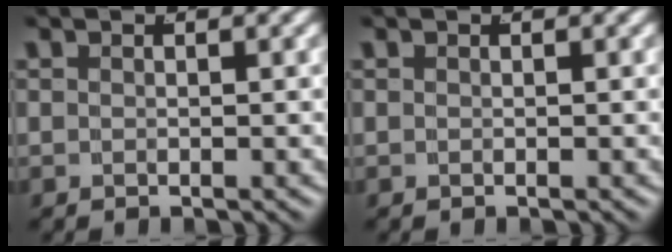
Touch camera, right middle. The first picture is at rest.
{"total": 0.0}